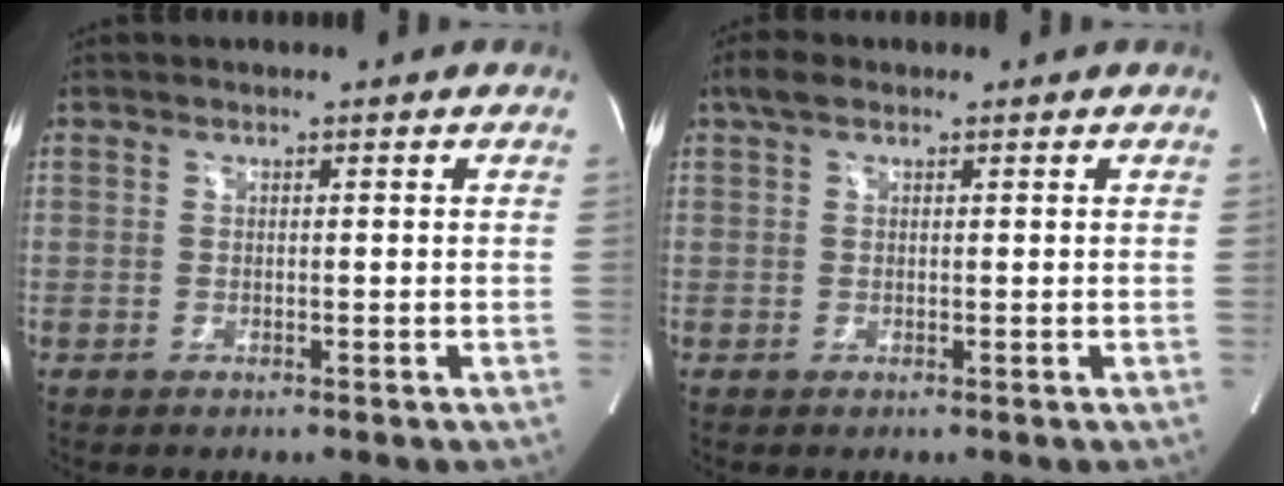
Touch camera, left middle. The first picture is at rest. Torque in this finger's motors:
{"motor_torque": [0.25, -0.35, -0.08, 0.00]}